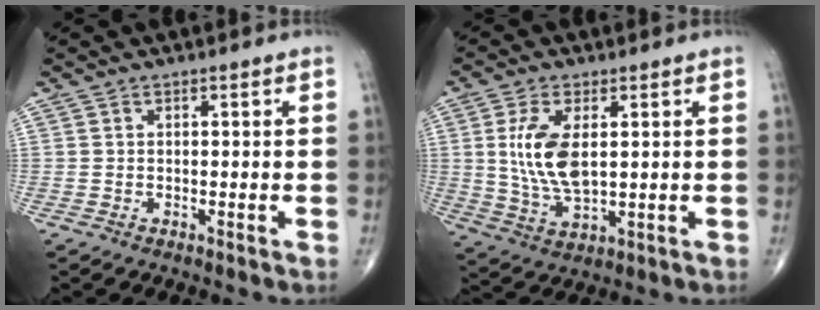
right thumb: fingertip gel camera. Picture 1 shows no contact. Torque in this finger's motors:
{"motor_torque": [-0.45, 1.22, 0.32, -0.22, 0.03]}